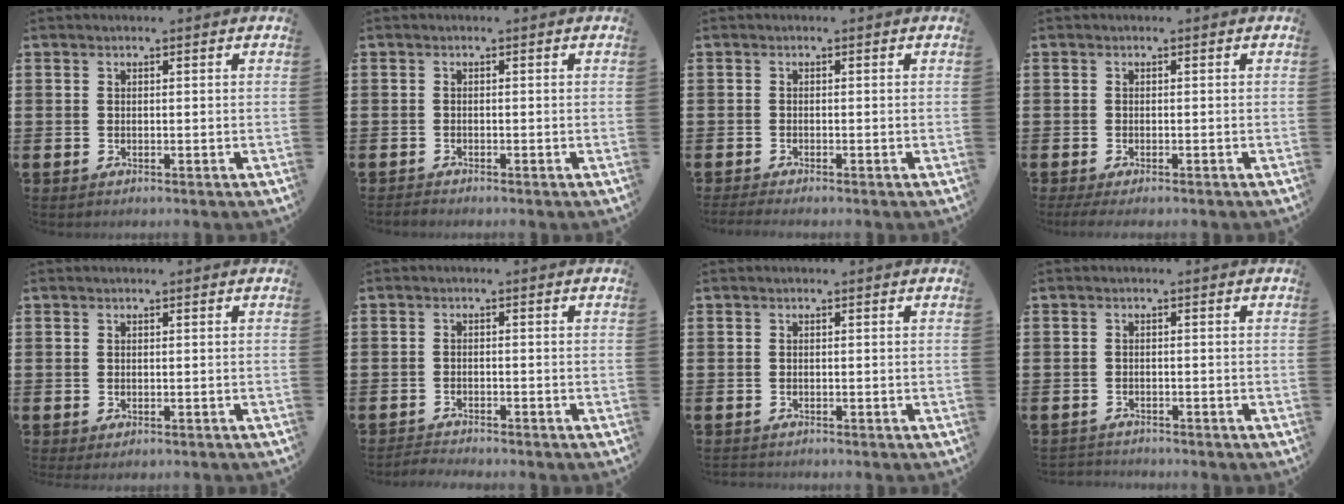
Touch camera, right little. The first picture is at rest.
{"total": 1.1, "force": [-1.0, 0.1, -0.1], "torque": [-0.001, 0.002, -0.022]}
{"total": 0.8, "force": [-0.8, -0.2, 0.1], "torque": [-0.002, 0.001, -0.015]}
{"total": 1.4, "force": [-1.2, 0.2, 0.7], "torque": [-0.012, 0.002, -0.024]}
{"total": 0.0}
{"total": 2.1, "force": [-2.1, 0.0, -0.2], "torque": [-0.003, 0.003, -0.047]}
{"total": 0.9, "force": [-0.9, 0.1, -0.1], "torque": [-0.001, 0.001, -0.020]}
{"total": 1.8, "force": [-1.7, 0.1, -0.2], "torque": [0.000, 0.002, -0.039]}